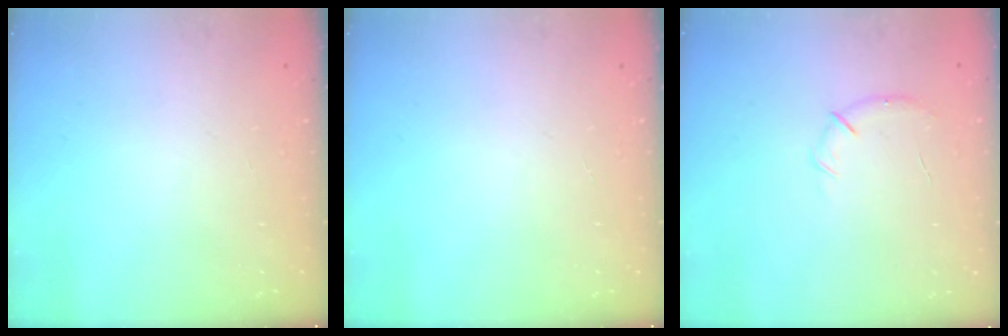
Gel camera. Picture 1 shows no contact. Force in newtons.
{"total": 0.0}
{"total": 6.3, "press": 6.1, "slide": 1.5}